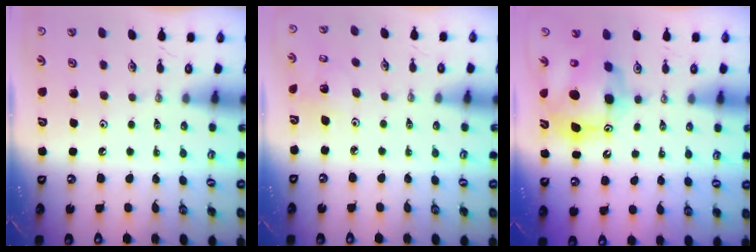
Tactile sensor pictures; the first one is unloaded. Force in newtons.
{"total": 3.3, "press": 3.3, "slide": 0.2}
{"total": 12.5, "press": 12.5, "slide": 1.1}